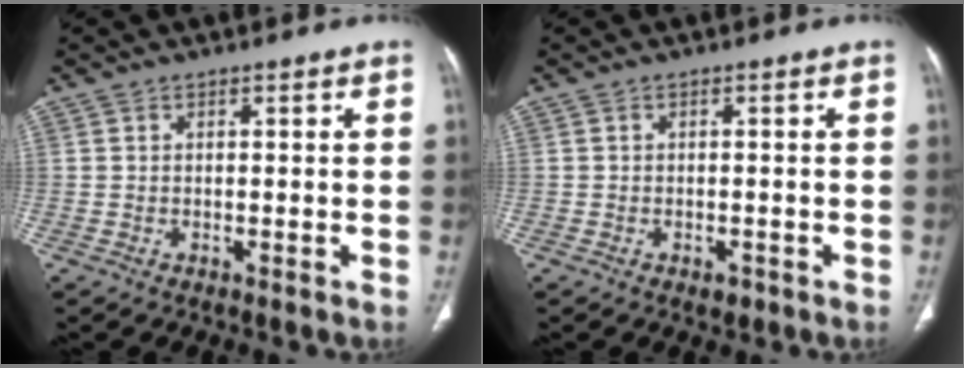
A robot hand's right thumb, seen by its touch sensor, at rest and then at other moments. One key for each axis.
{"total": 1.4, "fx": -0.9, "fy": 0.9, "fz": 0.7, "tx": -0.004, "ty": 0.001, "tz": -0.008}